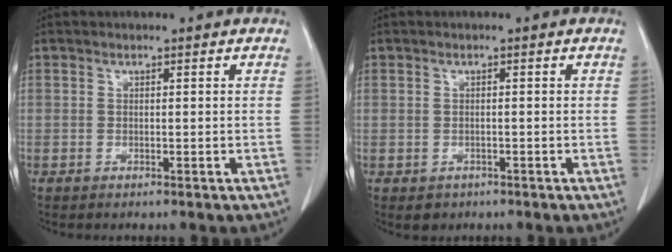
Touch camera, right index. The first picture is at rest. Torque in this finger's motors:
{"motor_torque": [-0.45, -0.25, -0.63, -0.12]}